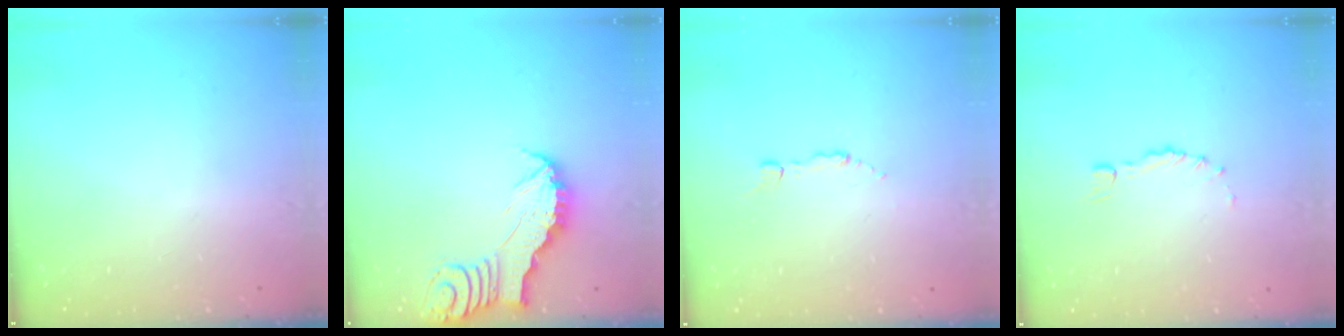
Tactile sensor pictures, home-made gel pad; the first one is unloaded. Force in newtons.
{"total": 2.6, "press": 2.6, "slide": 0.2}
{"total": 1.8, "press": 1.8, "slide": 0.2}
{"total": 0.0}